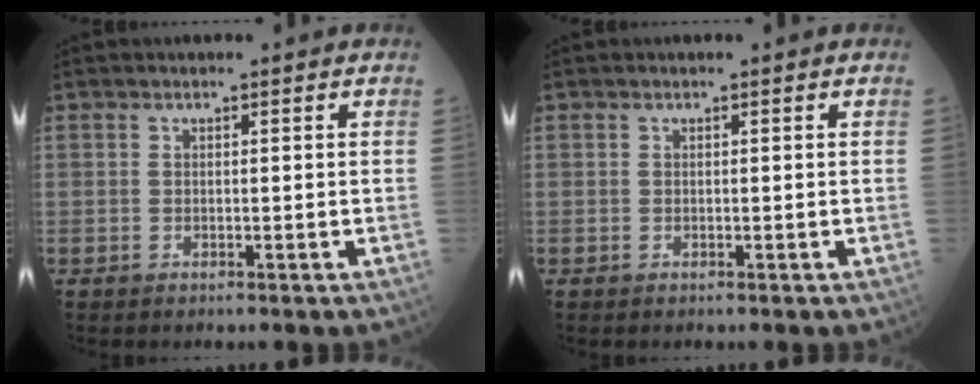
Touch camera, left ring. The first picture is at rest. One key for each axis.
{"total": 0.0}